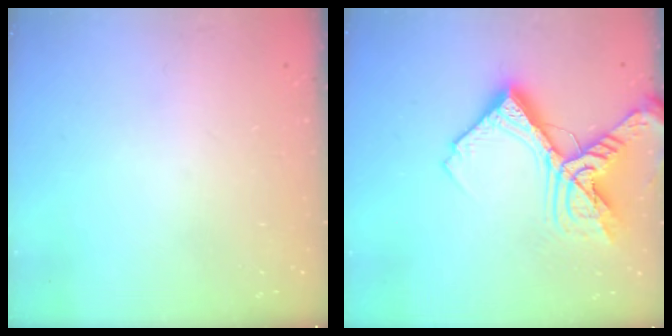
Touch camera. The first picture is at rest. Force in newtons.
{"total": 17.9, "press": 17.7, "slide": 2.3}